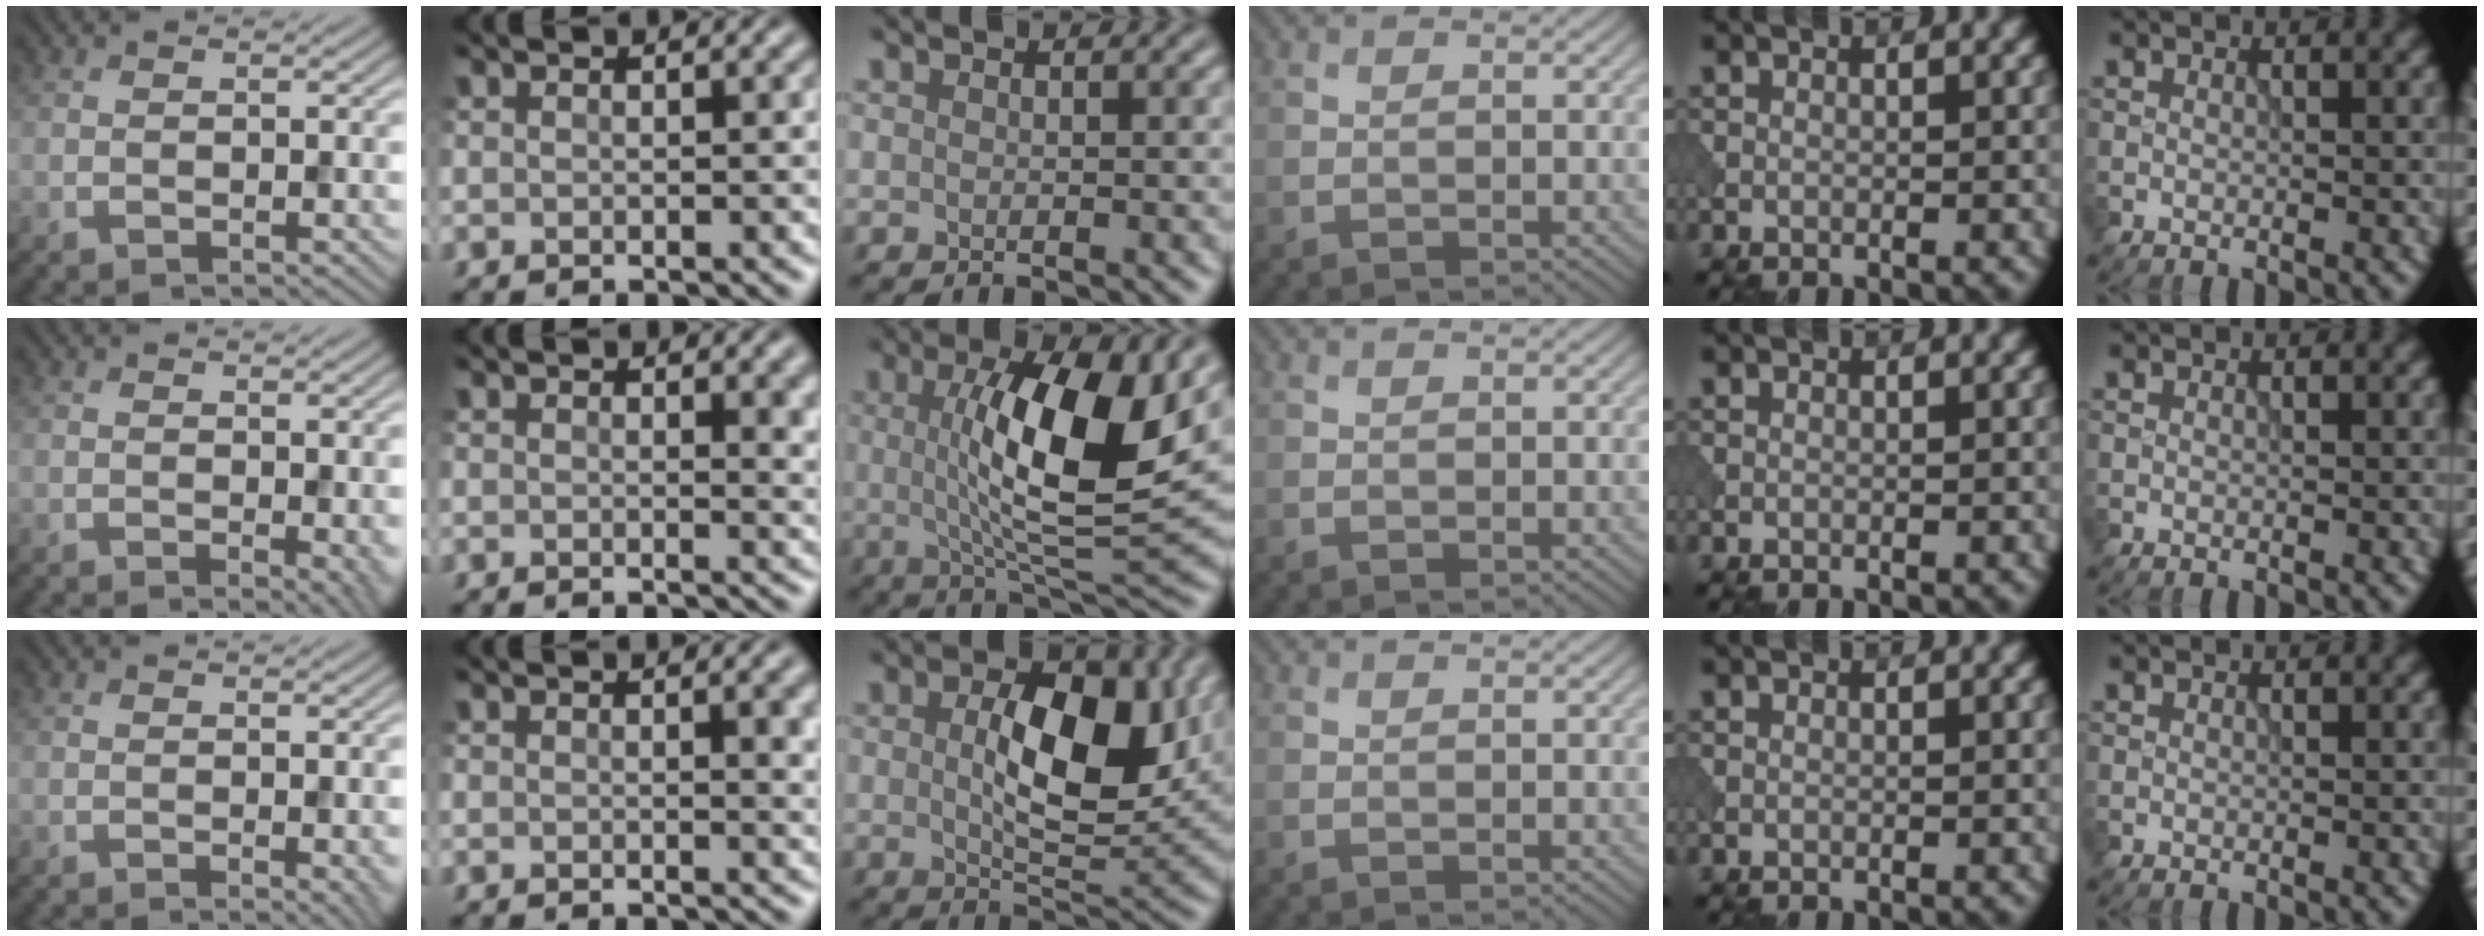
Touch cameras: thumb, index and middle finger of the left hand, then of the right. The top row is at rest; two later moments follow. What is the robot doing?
{"motion": "pour", "object": "beaker"}